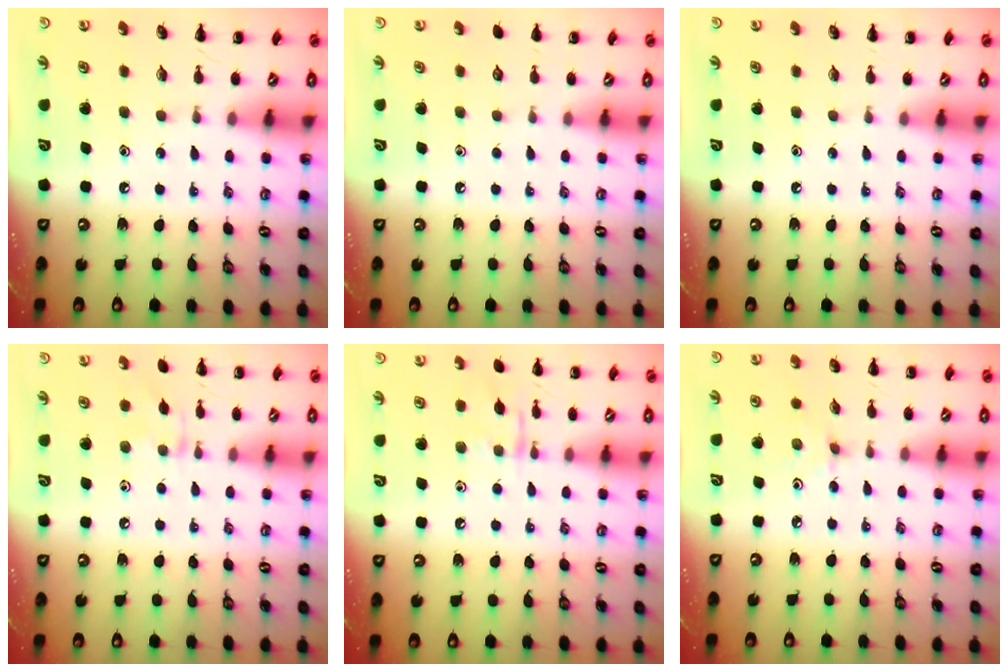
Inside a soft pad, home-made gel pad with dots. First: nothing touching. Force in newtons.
{"total": 0.0}
{"total": 0.0}
{"total": 5.3, "press": 5.2, "slide": 0.9}
{"total": 7.8, "press": 7.8, "slide": 0.9}
{"total": 2.0, "press": 1.9, "slide": 0.7}